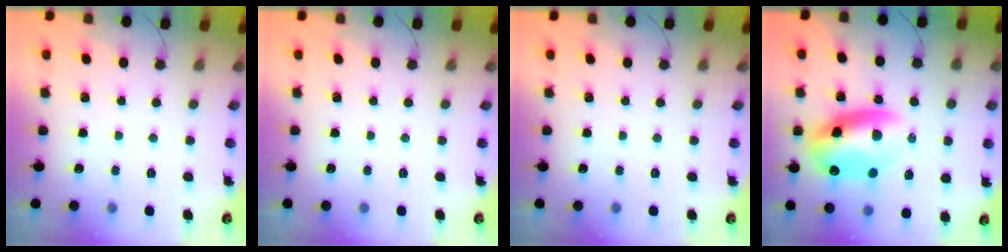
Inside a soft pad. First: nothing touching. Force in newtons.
{"total": 0.0}
{"total": 0.0}
{"total": 13.4, "press": 13.1, "slide": 2.9}